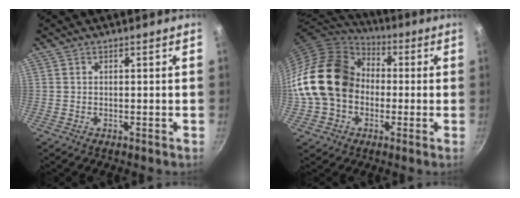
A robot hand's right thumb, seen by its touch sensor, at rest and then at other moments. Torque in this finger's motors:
{"motor_torque": [2.46, 2.55, 1.50, -1.27, 0.29]}